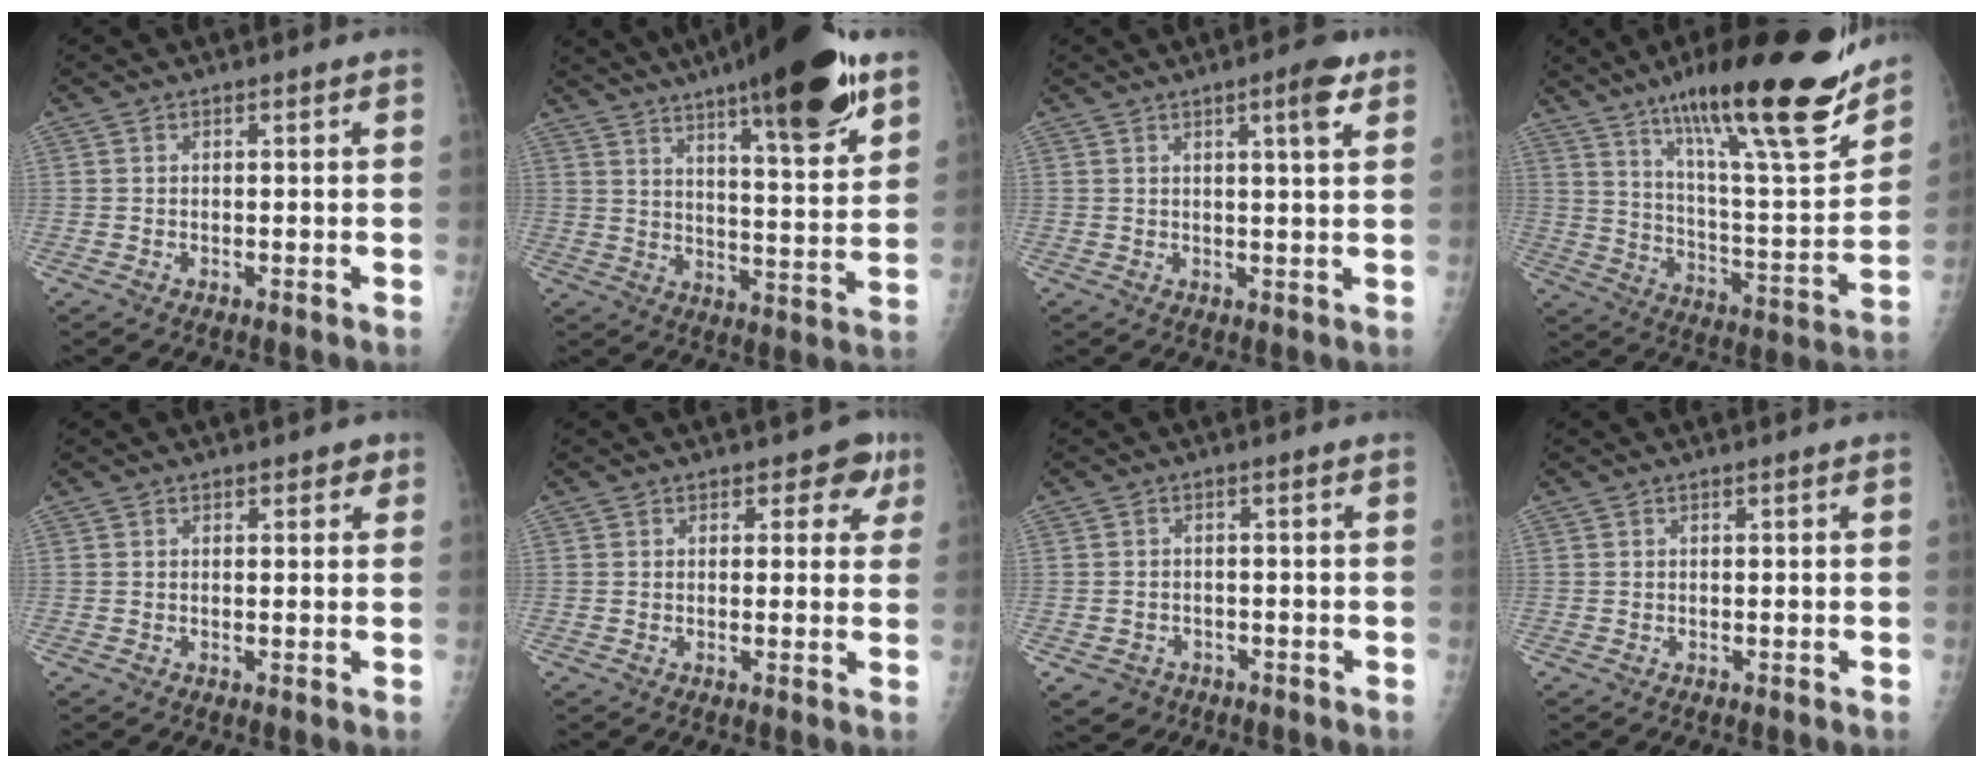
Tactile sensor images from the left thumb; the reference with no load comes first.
{"total": 22.8, "force": [14.2, 4.7, 17.1], "torque": [-0.240, -0.051, 0.214]}
{"total": 4.8, "force": [2.6, 0.8, 4.0], "torque": [-0.054, -0.011, 0.033]}
{"total": 27.1, "force": [18.4, 4.9, 19.4], "torque": [-0.279, -0.069, 0.294]}
{"total": 1.7, "force": [1.0, 1.1, 0.9], "torque": [0.007, -0.002, 0.008]}
{"total": 4.4, "force": [2.3, 3.0, 2.2], "torque": [0.017, -0.004, 0.018]}
{"total": 4.3, "force": [-2.2, 3.6, 0.7], "torque": [-0.003, 0.014, -0.027]}
{"total": 0.0}